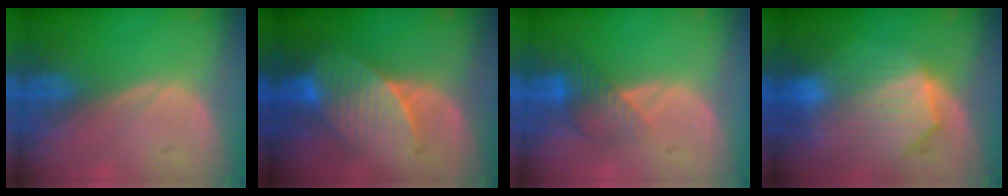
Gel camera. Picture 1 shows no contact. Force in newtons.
{"total": 7.2, "press": 7.1, "slide": 1.1}
{"total": 4.2, "press": 4.1, "slide": 0.8}
{"total": 10.4, "press": 9.2, "slide": 4.9}